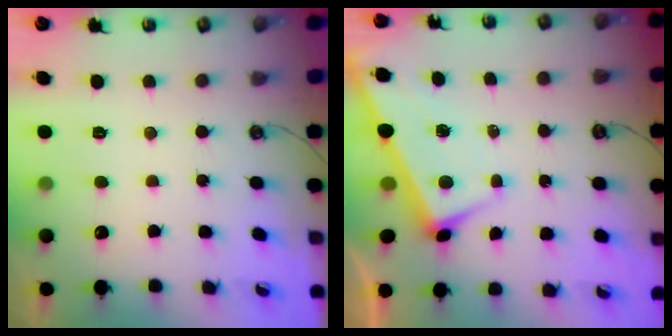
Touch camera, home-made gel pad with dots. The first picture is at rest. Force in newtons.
{"total": 3.2, "press": 3.2, "slide": 0.0}